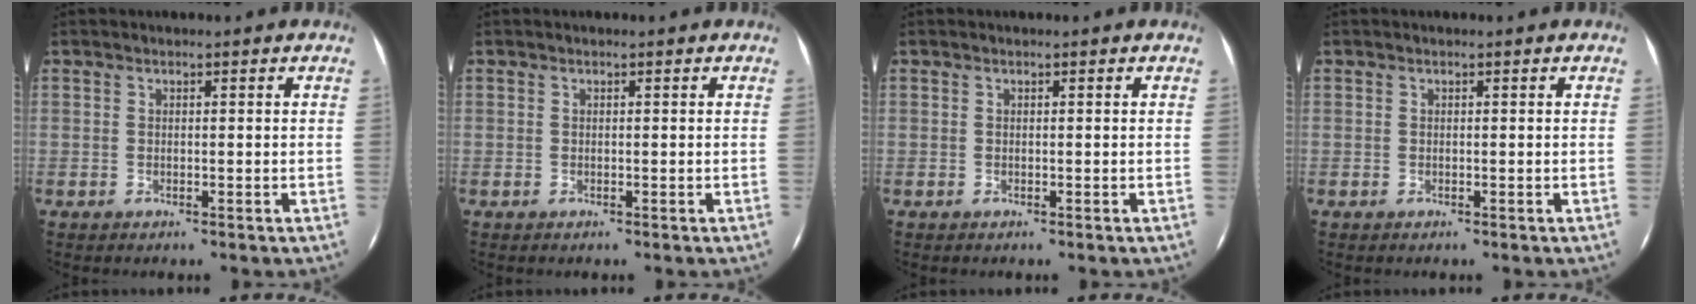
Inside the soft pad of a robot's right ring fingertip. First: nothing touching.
{"total": 0.0}
{"total": 0.0}
{"total": 0.0}